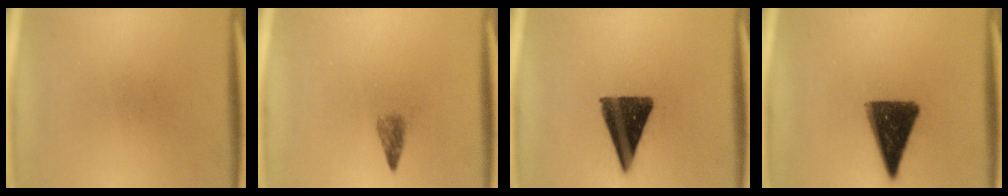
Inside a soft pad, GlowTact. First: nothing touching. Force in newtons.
{"total": 1.8}
{"total": 13.2}
{"total": 12.5}